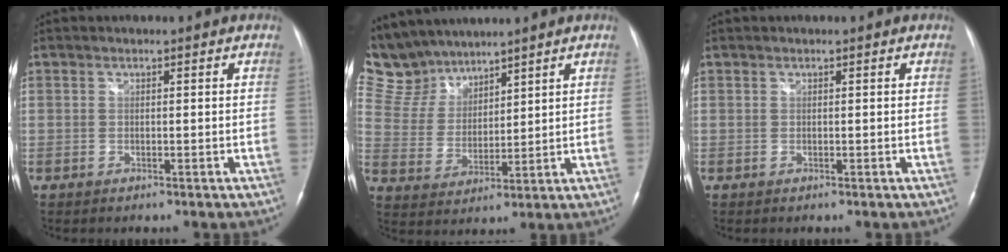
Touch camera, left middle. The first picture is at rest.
{"total": 9.8, "force": [9.1, 3.6, 0.7], "torque": [-0.033, 0.017, 0.198]}
{"total": 0.0}